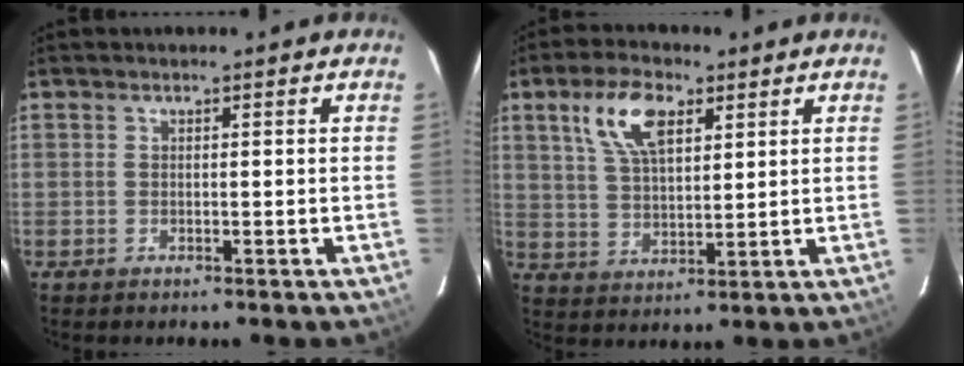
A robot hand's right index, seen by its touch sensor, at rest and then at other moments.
{"total": 9.9, "force": [4.7, 4.7, 7.4], "torque": [-0.141, 0.018, 0.093]}